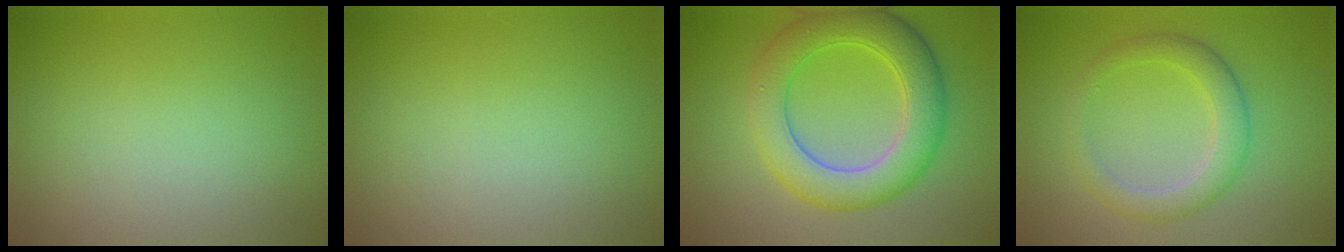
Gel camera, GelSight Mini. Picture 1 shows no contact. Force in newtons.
{"total": 0.0}
{"total": 7.0, "press": 6.9, "slide": 0.3}
{"total": 3.3, "press": 3.2, "slide": 0.3}